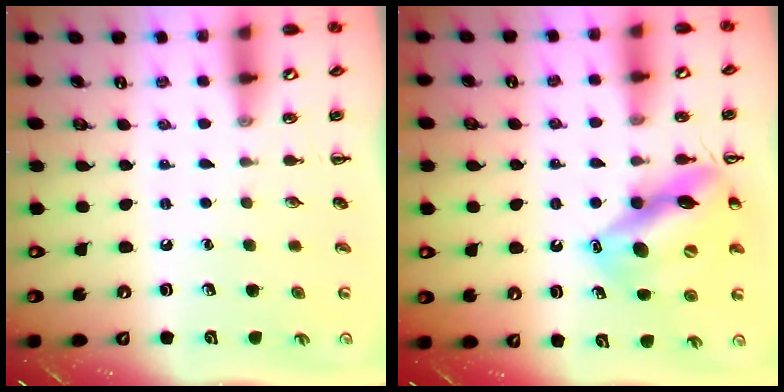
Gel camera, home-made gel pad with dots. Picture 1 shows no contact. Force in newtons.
{"total": 15.2, "press": 14.8, "slide": 3.3}